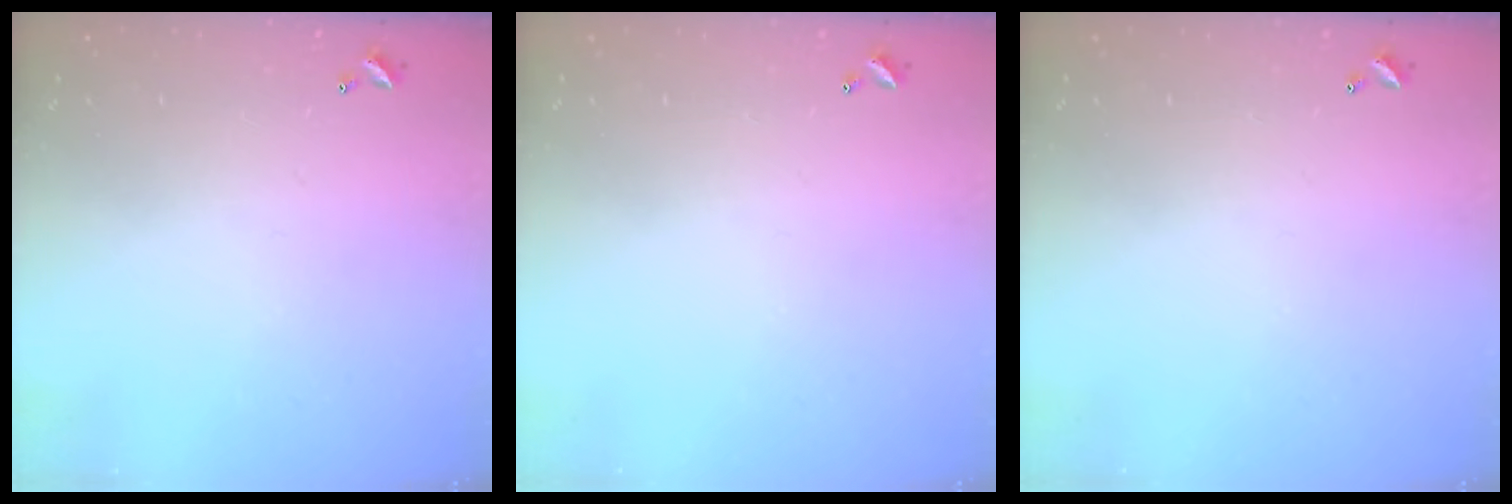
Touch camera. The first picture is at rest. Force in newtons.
{"total": 0.0}
{"total": 0.0}